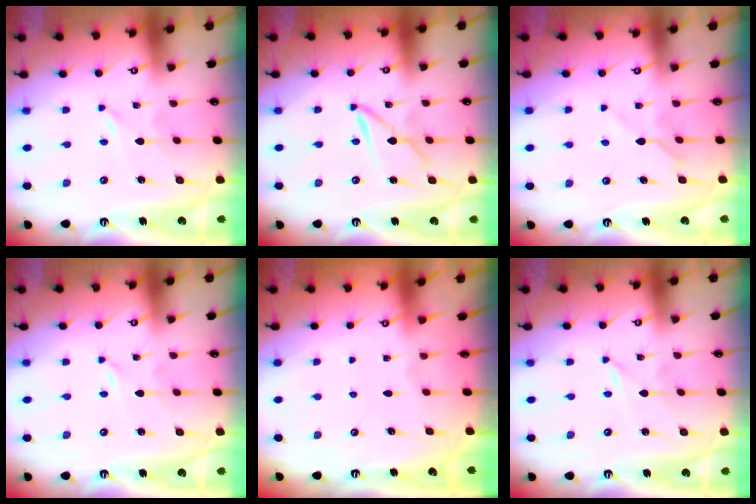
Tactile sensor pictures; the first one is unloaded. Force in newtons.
{"total": 3.9, "press": 3.9, "slide": 0.3}
{"total": 5.7, "press": 5.7, "slide": 0.9}
{"total": 0.0}
{"total": 0.6, "press": 0.6, "slide": 0.1}
{"total": 0.0}